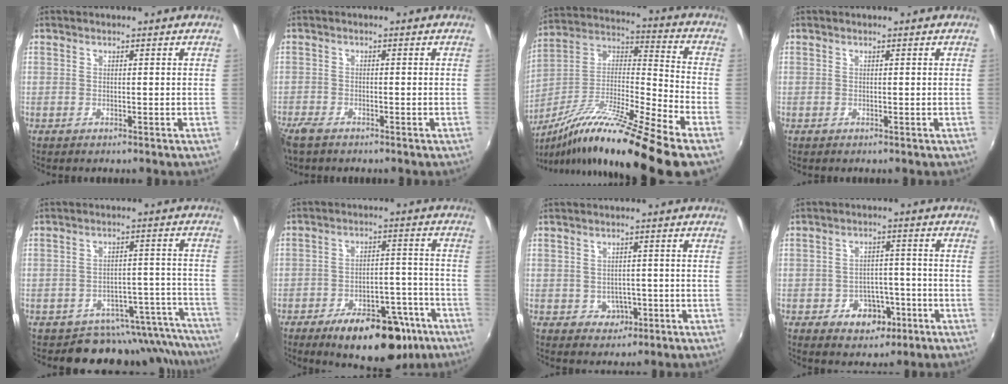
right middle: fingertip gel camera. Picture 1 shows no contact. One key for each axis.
{"total": 3.9, "fx": -3.1, "fy": 1.6, "fz": 1.8, "tx": -0.050, "ty": -0.013, "tz": -0.064}
{"total": 20.6, "fx": -13.4, "fy": -0.2, "fz": 15.6, "tx": -0.264, "ty": -0.032, "tz": -0.241}
{"total": 0.0}
{"total": 15.8, "fx": -14.7, "fy": 5.6, "fz": 1.8, "tx": 0.002, "ty": 0.056, "tz": -0.182}
{"total": 17.0, "fx": -11.1, "fy": 7.9, "fz": 10.1, "tx": -0.150, "ty": 0.011, "tz": -0.143}
{"total": 3.4, "fx": -1.0, "fy": 3.1, "fz": 0.9, "tx": -0.022, "ty": 0.004, "tz": -0.003}
{"total": 7.0, "fx": -3.5, "fy": 5.2, "fz": 3.0, "tx": -0.059, "ty": 0.014, "tz": -0.034}